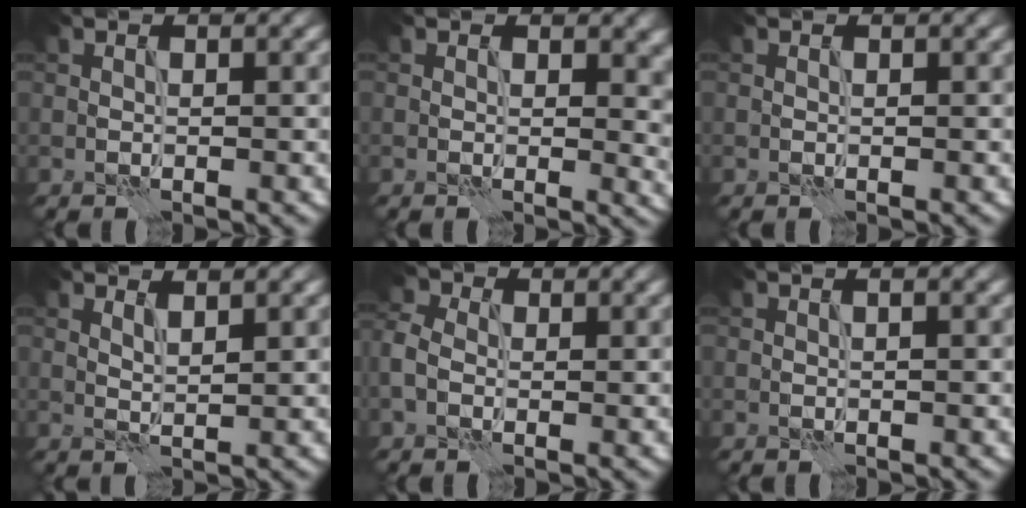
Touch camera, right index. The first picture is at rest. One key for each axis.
{"total": 4.6, "fx": 1.3, "fy": 2.6, "fz": 3.6, "tx": -0.022, "ty": -0.004, "tz": 0.025}
{"total": 0.0}
{"total": 1.3, "fx": 0.8, "fy": 0.3, "fz": 0.9, "tx": -0.015, "ty": -0.004, "tz": 0.016}
{"total": 3.0, "fx": -0.4, "fy": 2.5, "fz": 1.6, "tx": -0.048, "ty": 0.003, "tz": -0.012}
{"total": 0.9, "fx": 0.2, "fy": 0.3, "fz": 0.8, "tx": -0.005, "ty": -0.002, "tz": -0.001}